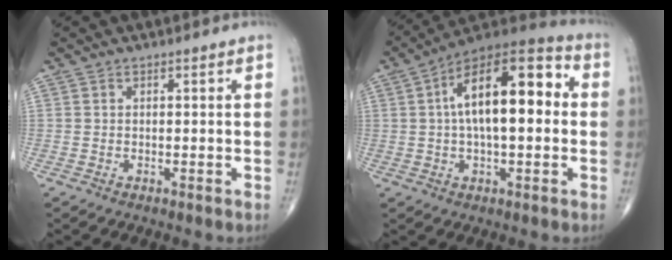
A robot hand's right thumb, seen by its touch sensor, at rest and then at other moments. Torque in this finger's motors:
{"motor_torque": [1.34, 3.66, 1.72, 0.29, 0.42]}